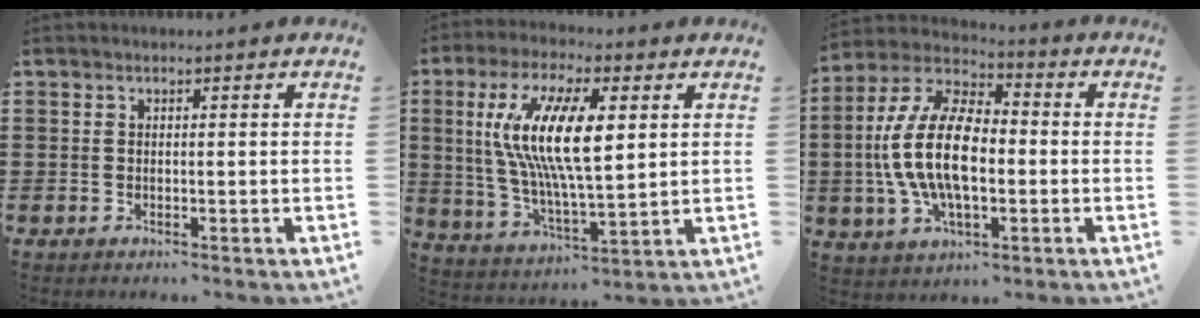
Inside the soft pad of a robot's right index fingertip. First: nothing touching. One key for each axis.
{"total": 12.9, "fx": 3.1, "fy": 4.0, "fz": 11.9, "tx": -0.246, "ty": 0.002, "tz": 0.052}
{"total": 14.1, "fx": -1.4, "fy": 7.0, "fz": 12.2, "tx": -0.281, "ty": -0.003, "tz": -0.032}